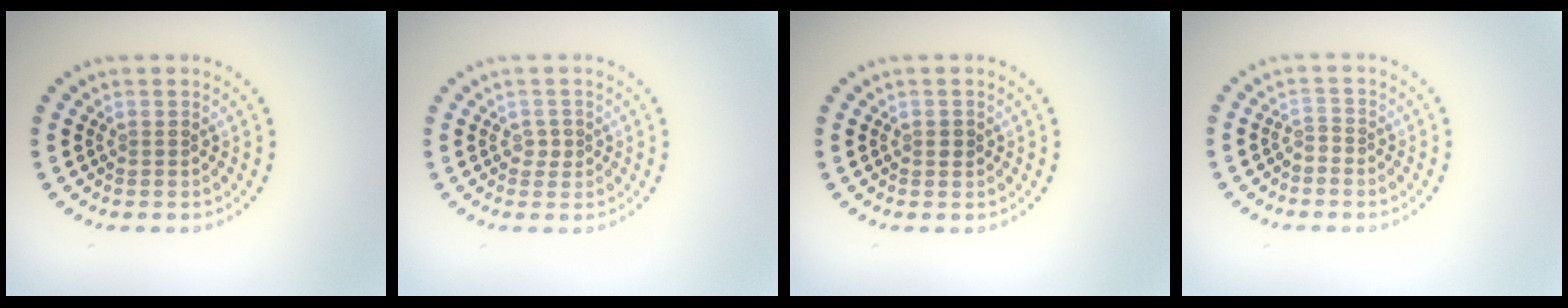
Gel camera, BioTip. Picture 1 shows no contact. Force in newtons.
{"total": 1.1, "press": 1.0, "slide": 0.5}
{"total": 0.7, "press": 0.7, "slide": 0.1}
{"total": 0.7, "press": 0.4, "slide": 0.6}